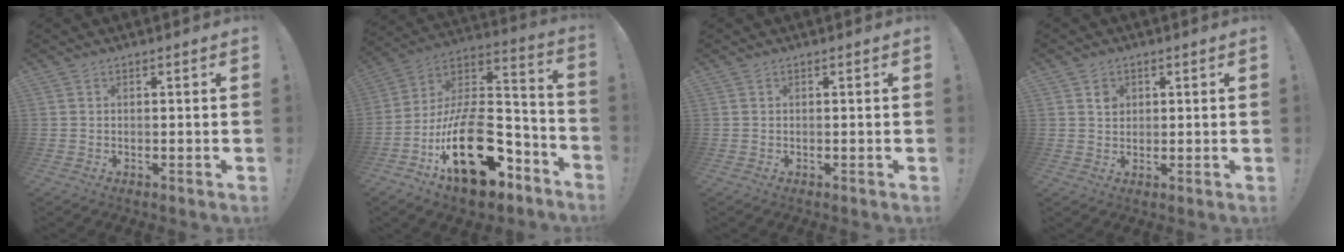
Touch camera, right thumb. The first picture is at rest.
{"total": 25.6, "force": [-9.6, 13.5, 19.6], "torque": [-0.326, 0.059, -0.151]}
{"total": 0.0}
{"total": 2.8, "force": [1.1, 2.5, 0.6], "torque": [0.010, -0.008, 0.014]}